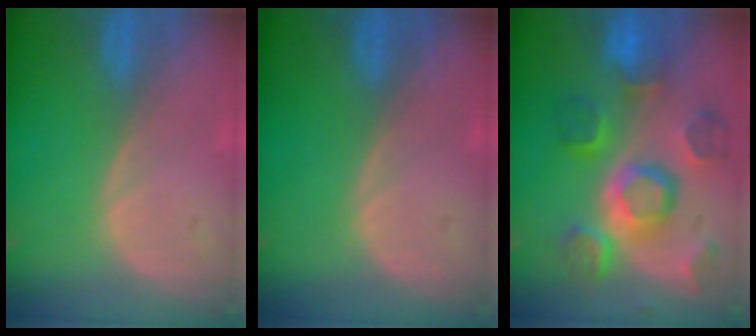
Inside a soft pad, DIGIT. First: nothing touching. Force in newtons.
{"total": 0.0}
{"total": 12.0, "press": 10.3, "slide": 6.2}